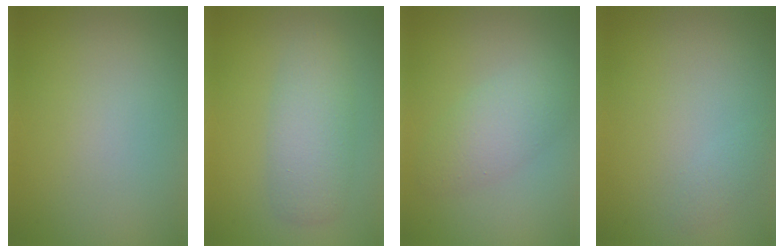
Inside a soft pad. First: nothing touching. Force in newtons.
{"total": 3.8, "press": 3.8, "slide": 0.1}
{"total": 3.3, "press": 3.3, "slide": 0.2}
{"total": 0.7, "press": 0.7, "slide": 0.0}